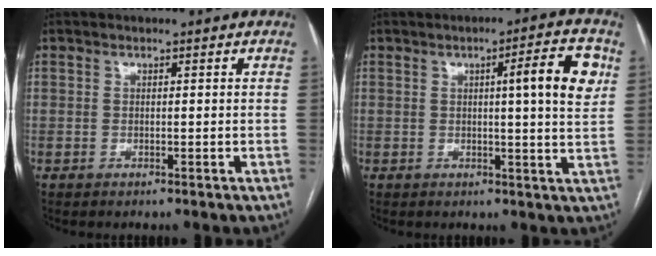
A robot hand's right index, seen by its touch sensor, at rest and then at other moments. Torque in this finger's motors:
{"motor_torque": [0.79, 0.54, 0.39, 0.08]}